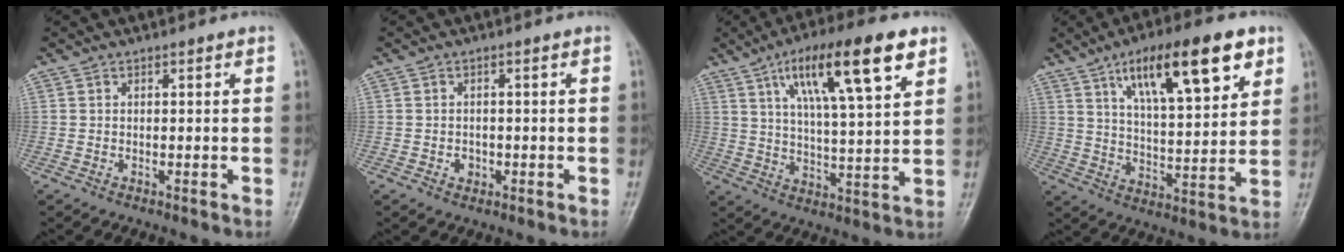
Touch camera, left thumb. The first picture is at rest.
{"total": 1.5, "force": [-0.6, 1.3, 0.5], "torque": [-0.001, 0.004, -0.007]}
{"total": 17.3, "force": [8.6, 4.2, 14.4], "torque": [-0.222, -0.018, 0.144]}
{"total": 18.1, "force": [9.4, 5.9, 14.3], "torque": [-0.197, -0.031, 0.152]}